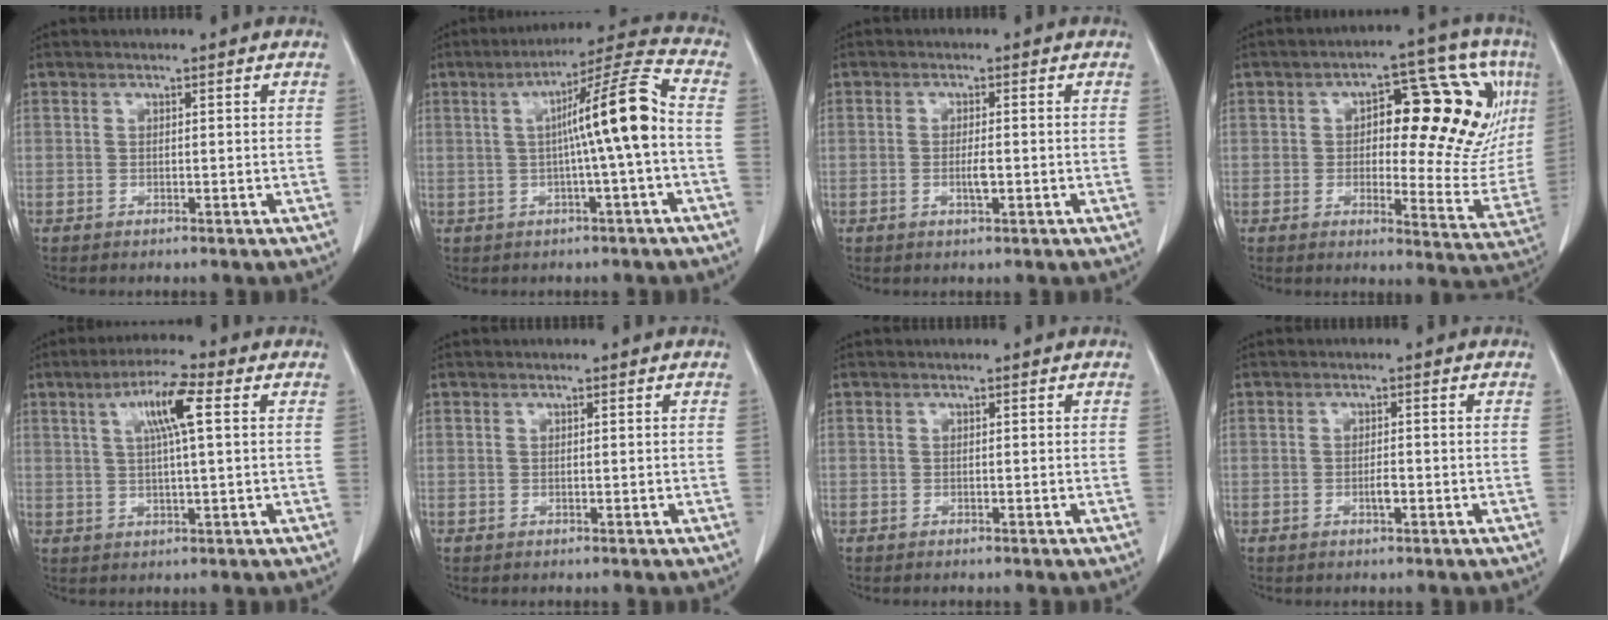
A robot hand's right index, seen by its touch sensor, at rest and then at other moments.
{"total": 10.9, "force": [-0.1, -0.4, 10.9], "torque": [-0.169, 0.026, -0.005]}
{"total": 2.2, "force": [-0.6, 0.3, 2.1], "torque": [-0.042, -0.001, -0.011]}
{"total": 21.3, "force": [5.3, 8.4, 18.8], "torque": [-0.224, 0.032, 0.075]}
{"total": 7.4, "force": [2.4, 0.6, 7.0], "torque": [-0.128, 0.011, 0.042]}
{"total": 0.0}
{"total": 0.0}
{"total": 1.6, "force": [-0.6, 0.3, 1.4], "torque": [-0.026, 0.001, -0.011]}